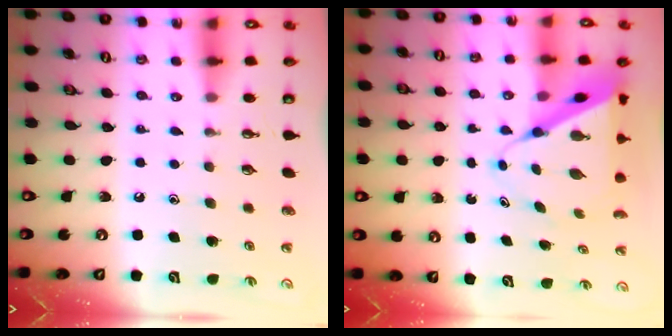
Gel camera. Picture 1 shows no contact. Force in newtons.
{"total": 8.9, "press": 8.9, "slide": 0.6}